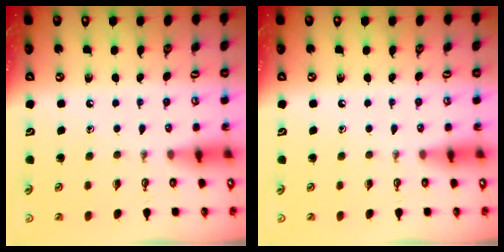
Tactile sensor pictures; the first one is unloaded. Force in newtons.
{"total": 0.0}